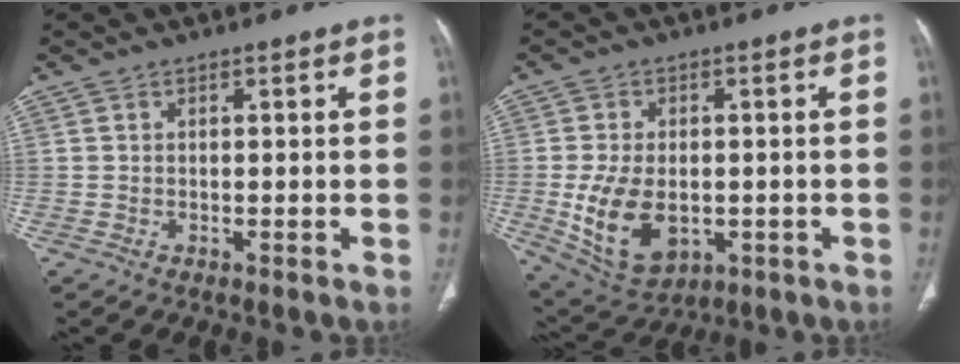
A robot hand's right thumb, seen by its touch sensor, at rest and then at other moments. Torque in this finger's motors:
{"motor_torque": [-0.25, 0.72, 0.14, -0.22, 0.33]}